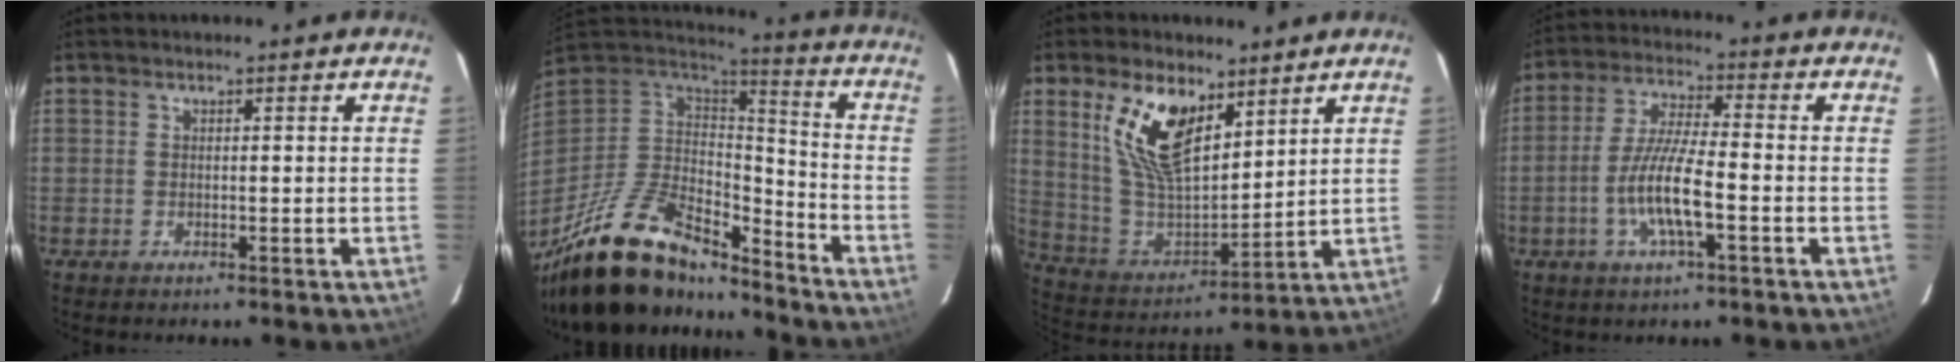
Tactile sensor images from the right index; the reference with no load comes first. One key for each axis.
{"total": 24.5, "fx": -19.0, "fy": 9.2, "fz": 12.5, "tx": -0.252, "ty": -0.006, "tz": -0.318}
{"total": 15.6, "fx": 8.2, "fy": 7.4, "fz": 11.0, "tx": -0.217, "ty": 0.004, "tz": 0.172}
{"total": 10.1, "fx": -3.4, "fy": 1.6, "fz": 9.4, "tx": -0.188, "ty": -0.003, "tz": -0.064}